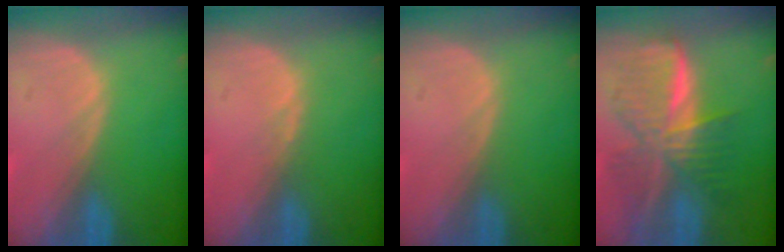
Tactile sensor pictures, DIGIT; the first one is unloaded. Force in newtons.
{"total": 0.6, "press": 0.5, "slide": 0.3}
{"total": 0.0}
{"total": 9.4, "press": 9.4, "slide": 0.5}